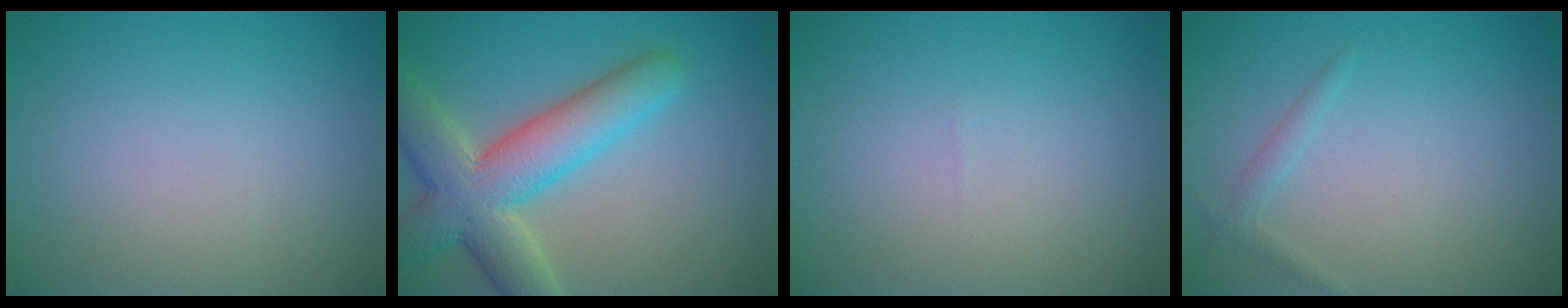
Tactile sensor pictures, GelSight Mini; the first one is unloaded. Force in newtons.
{"total": 8.2, "press": 8.2, "slide": 0.6}
{"total": 0.0}
{"total": 1.1, "press": 1.1, "slide": 0.0}